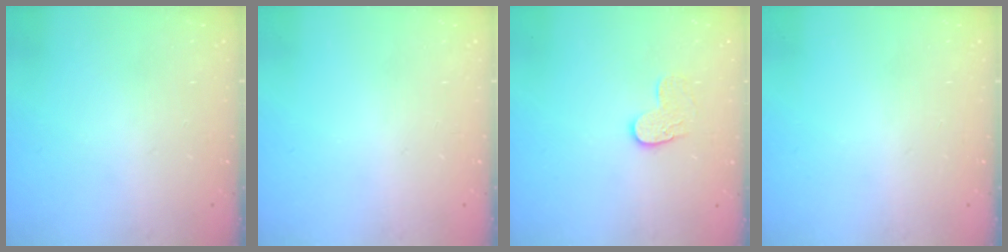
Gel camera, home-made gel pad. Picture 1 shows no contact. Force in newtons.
{"total": 0.0}
{"total": 8.0, "press": 8.0, "slide": 0.4}
{"total": 0.0}